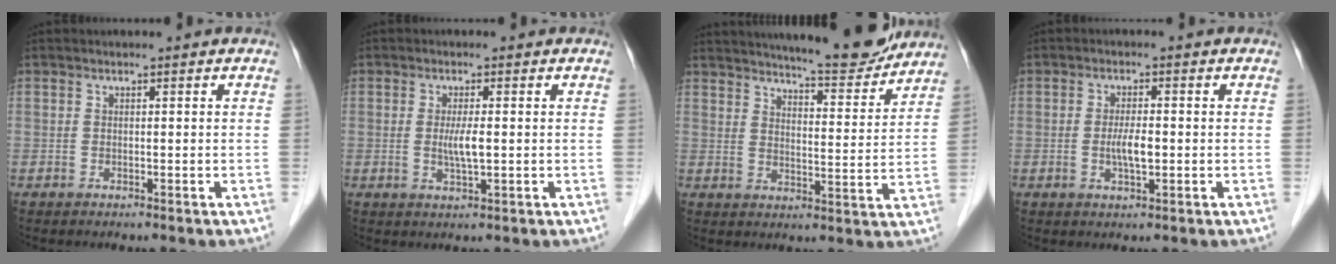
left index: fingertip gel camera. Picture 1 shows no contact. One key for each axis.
{"total": 3.0, "fx": -0.1, "fy": 0.3, "fz": 3.0, "tx": -0.062, "ty": -0.006, "tz": 0.001}
{"total": 13.1, "fx": 12.1, "fy": 1.2, "fz": 4.9, "tx": -0.071, "ty": -0.013, "tz": 0.162}
{"total": 3.3, "fx": -0.5, "fy": 0.8, "fz": 3.2, "tx": -0.064, "ty": -0.001, "tz": -0.008}